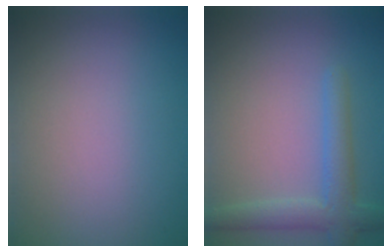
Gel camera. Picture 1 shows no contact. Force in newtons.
{"total": 3.4, "press": 3.4, "slide": 0.2}